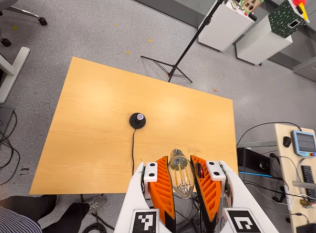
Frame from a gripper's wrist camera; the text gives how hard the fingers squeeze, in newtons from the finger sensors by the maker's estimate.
{"total": 18.8, "left": 20.9, "right": 16.7}